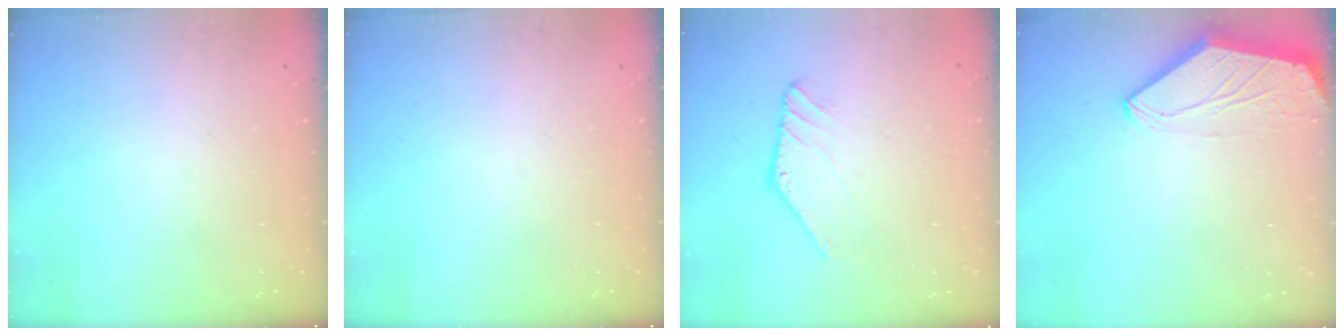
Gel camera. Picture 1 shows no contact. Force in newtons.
{"total": 0.0}
{"total": 1.5, "press": 1.5, "slide": 0.0}
{"total": 0.0}